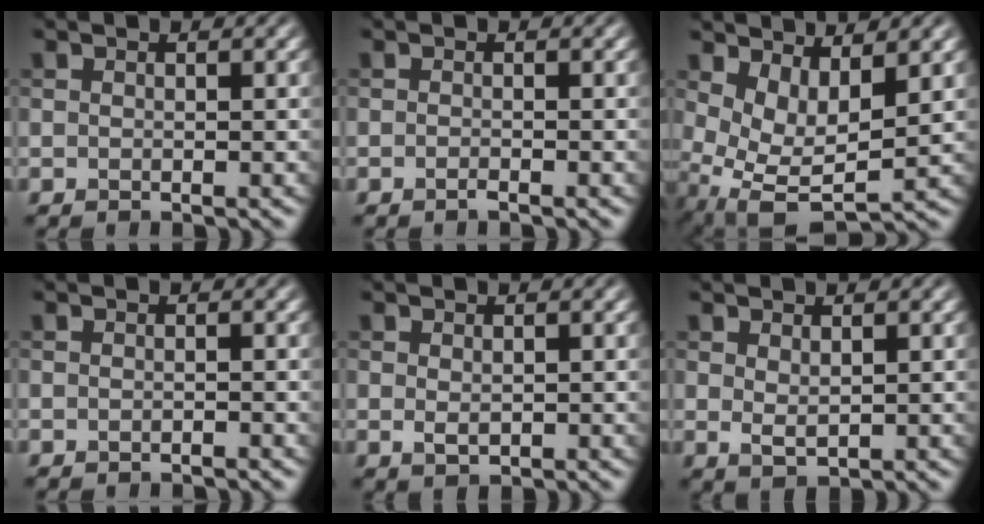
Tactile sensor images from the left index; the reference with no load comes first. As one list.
[{"total": 0.6, "force": [-0.4, 0.1, 0.4], "torque": [-0.007, 0.001, -0.009]}, {"total": 5.5, "force": [1.4, 2.8, 4.5], "torque": [-0.089, -0.016, 0.036]}, {"total": 0.5, "force": [-0.5, 0.0, 0.2], "torque": [0.001, 0.001, -0.008]}, {"total": 1.2, "force": [0.0, 0.7, 0.9], "torque": [-0.018, -0.003, 0.005]}, {"total": 1.4, "force": [0.8, 0.6, 1.0], "torque": [-0.020, -0.004, 0.020]}]